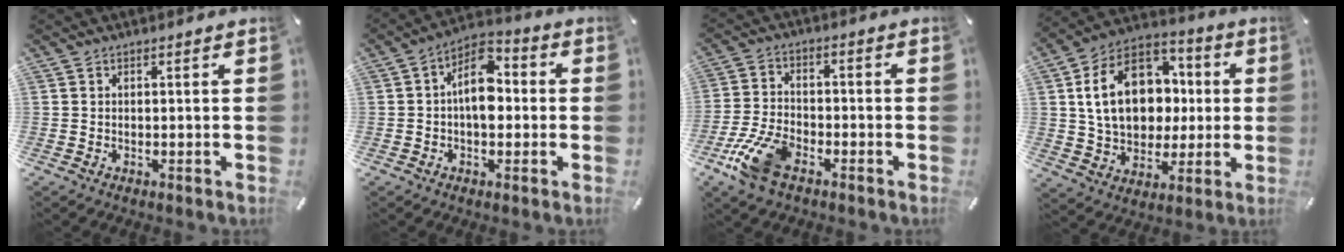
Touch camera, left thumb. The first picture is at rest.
{"total": 9.7, "force": [-0.2, 6.2, 7.5], "torque": [-0.117, 0.006, -0.004]}
{"total": 11.1, "force": [-5.9, 6.0, 7.2], "torque": [-0.154, 0.021, -0.108]}
{"total": 19.4, "force": [2.6, 14.9, 12.3], "torque": [-0.234, 0.010, 0.052]}